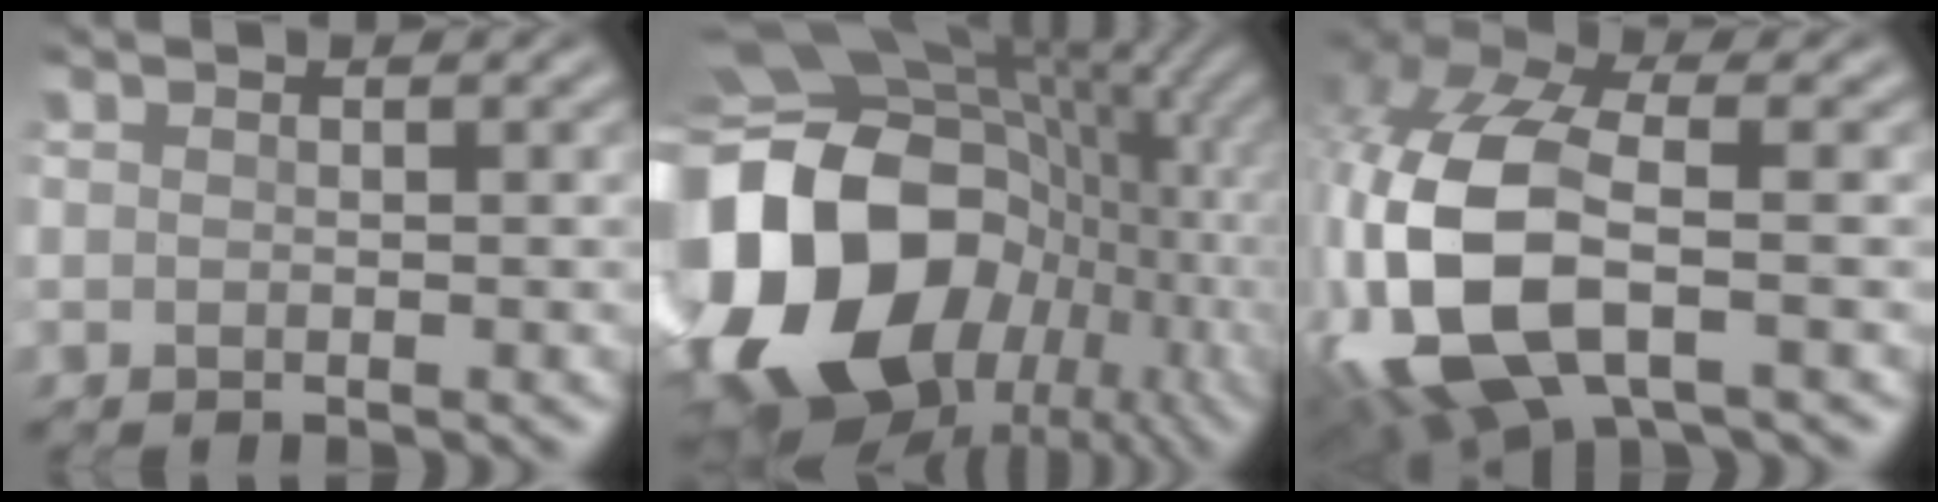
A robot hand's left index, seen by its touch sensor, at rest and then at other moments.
{"total": 21.4, "force": [-4.0, 16.4, 13.1], "torque": [-0.308, -0.043, -0.040]}
{"total": 11.9, "force": [-2.2, 6.4, 9.8], "torque": [-0.253, -0.005, -0.043]}